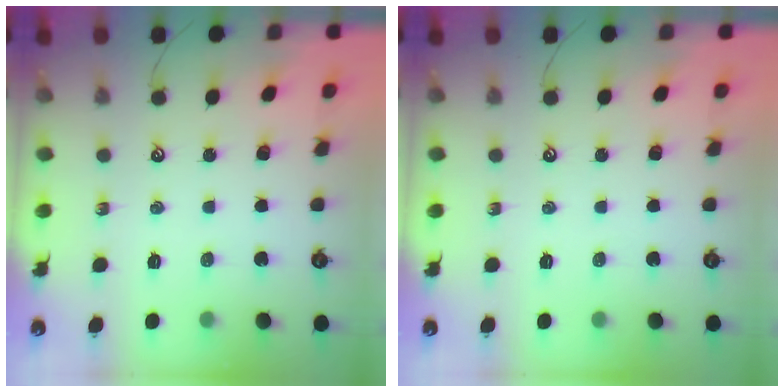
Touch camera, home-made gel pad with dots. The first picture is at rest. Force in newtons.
{"total": 0.0}